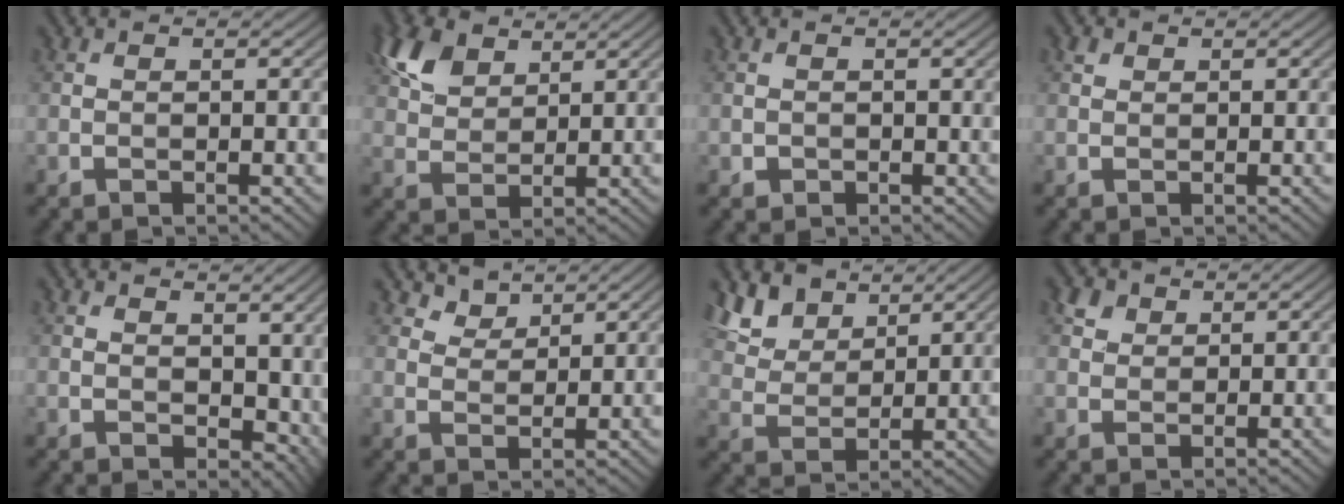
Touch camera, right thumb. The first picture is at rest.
{"total": 6.4, "force": [3.9, 3.7, 3.5], "torque": [-0.087, 0.008, 0.081]}
{"total": 0.9, "force": [-0.1, 0.9, 0.1], "torque": [-0.003, -0.007, -0.002]}
{"total": 0.8, "force": [0.4, 0.6, 0.2], "torque": [-0.004, 0.000, 0.007]}
{"total": 6.6, "force": [2.6, 4.1, 4.5], "torque": [-0.072, -0.009, 0.057]}
{"total": 2.9, "force": [2.5, 1.4, 0.7], "torque": [-0.018, -0.005, 0.052]}
{"total": 7.2, "force": [5.0, 3.9, 3.3], "torque": [-0.089, 0.000, 0.103]}
{"total": 2.6, "force": [1.5, 1.9, 0.9], "torque": [-0.023, 0.004, 0.029]}